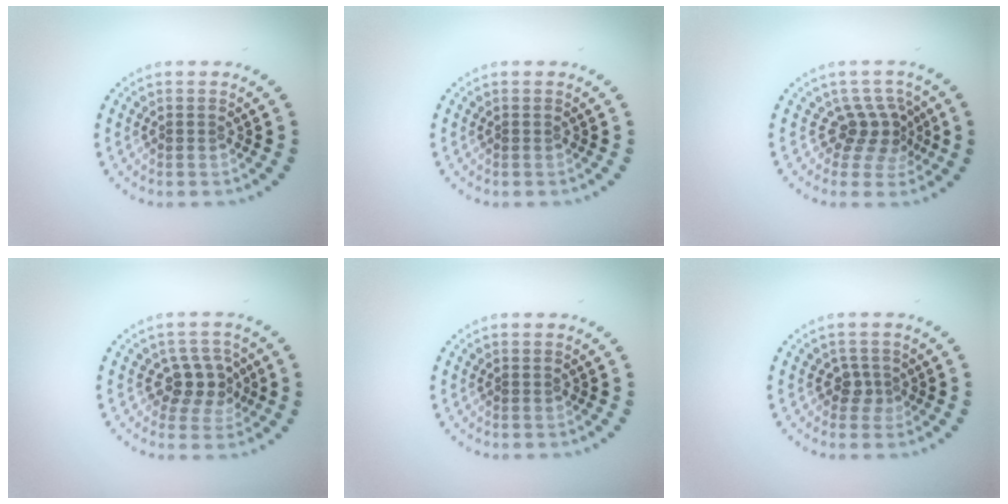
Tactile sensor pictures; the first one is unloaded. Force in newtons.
{"total": 0.0}
{"total": 2.9, "press": 1.9, "slide": 2.2}
{"total": 3.0, "press": 2.6, "slide": 1.4}
{"total": 0.0}
{"total": 1.4, "press": 1.0, "slide": 1.0}